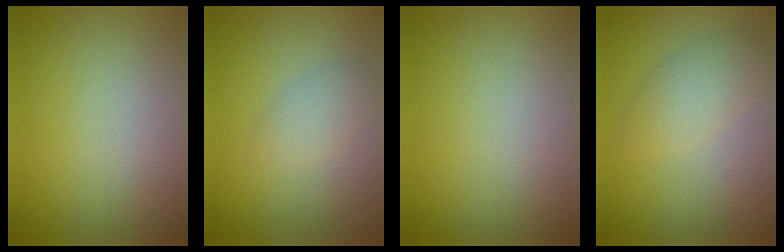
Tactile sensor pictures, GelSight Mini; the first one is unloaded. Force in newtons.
{"total": 1.8, "press": 1.8, "slide": 0.2}
{"total": 0.0}
{"total": 2.7, "press": 2.6, "slide": 0.1}